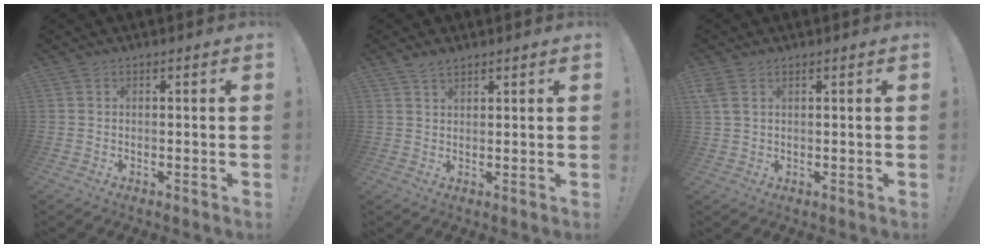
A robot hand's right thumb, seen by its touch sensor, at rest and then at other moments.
{"total": 2.9, "force": [2.4, 1.1, 1.1], "torque": [-0.019, -0.012, 0.044]}
{"total": 3.1, "force": [1.7, 1.6, 2.0], "torque": [-0.037, -0.003, 0.031]}